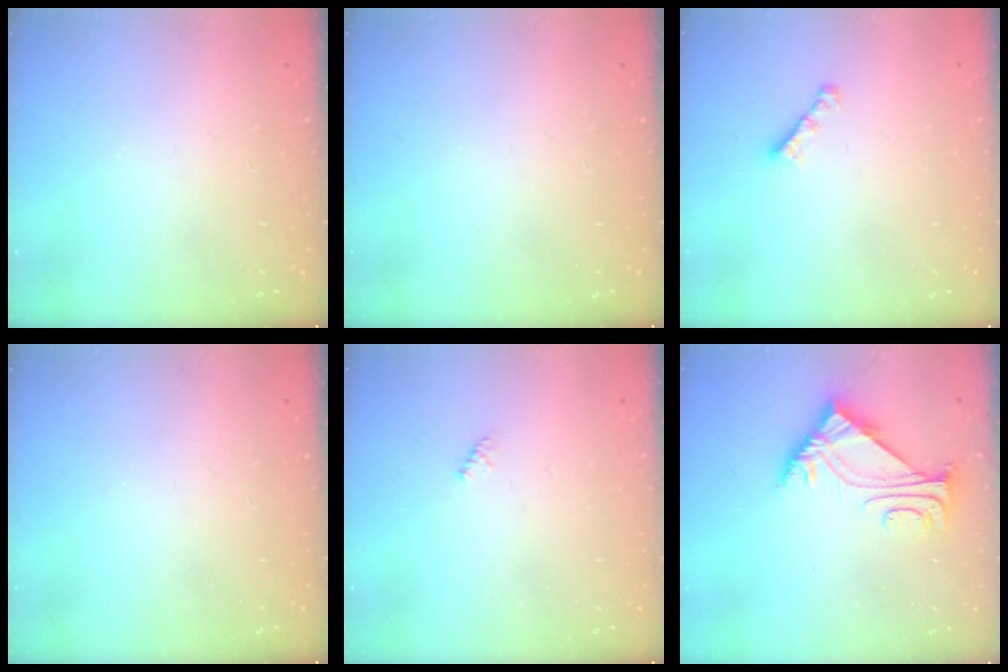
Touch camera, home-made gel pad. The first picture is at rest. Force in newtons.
{"total": 0.0}
{"total": 1.7, "press": 1.6, "slide": 0.5}
{"total": 0.0}
{"total": 1.5, "press": 1.4, "slide": 0.4}
{"total": 6.5, "press": 6.5, "slide": 0.2}